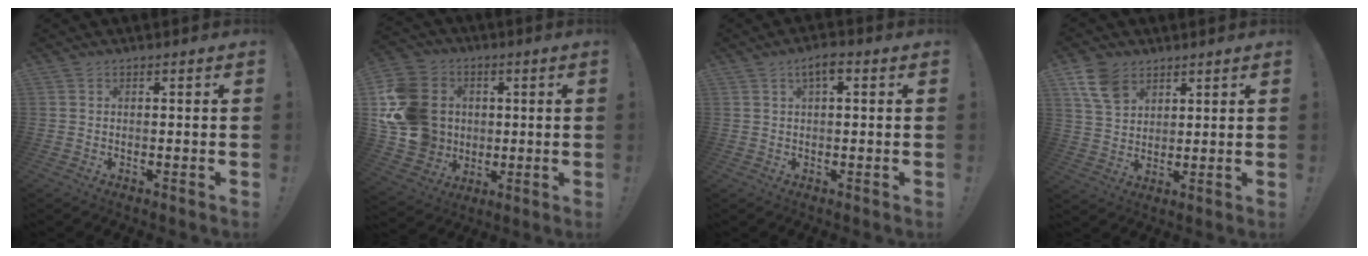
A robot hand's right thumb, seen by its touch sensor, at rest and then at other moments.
{"total": 19.2, "force": [2.0, 17.0, 8.8], "torque": [-0.164, 0.004, 0.058]}
{"total": 3.5, "force": [1.2, 1.2, 3.1], "torque": [-0.047, 0.001, 0.016]}
{"total": 10.0, "force": [6.0, 6.5, 4.7], "torque": [-0.086, -0.022, 0.121]}